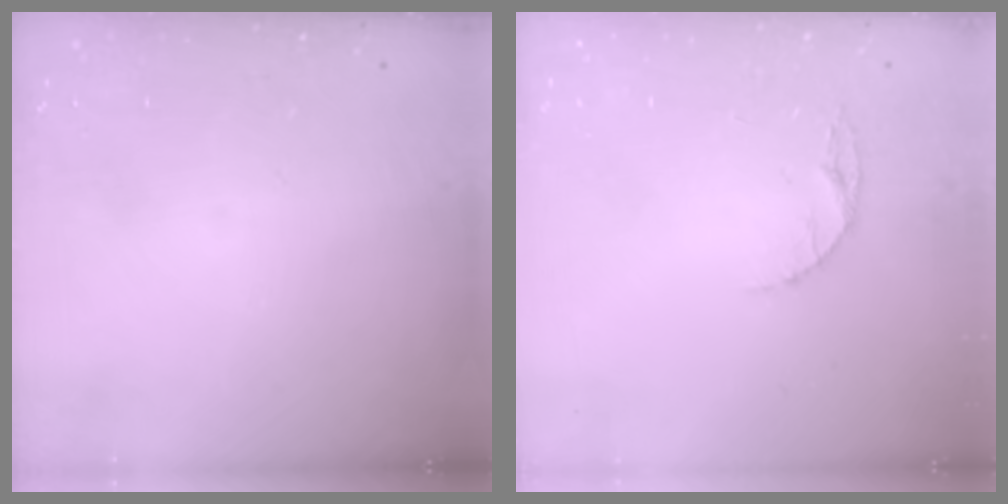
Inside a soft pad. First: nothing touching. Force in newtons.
{"total": 4.7, "press": 4.7, "slide": 0.6}